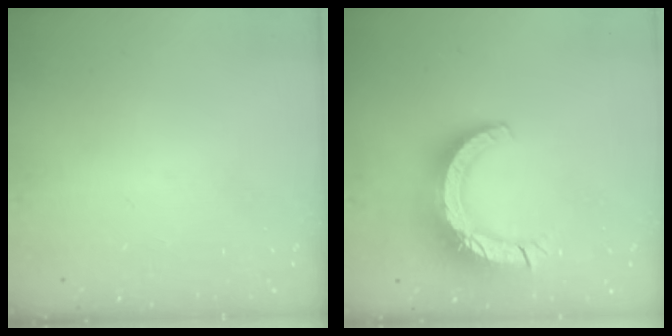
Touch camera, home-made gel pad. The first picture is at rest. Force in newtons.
{"total": 14.0, "press": 13.9, "slide": 1.3}